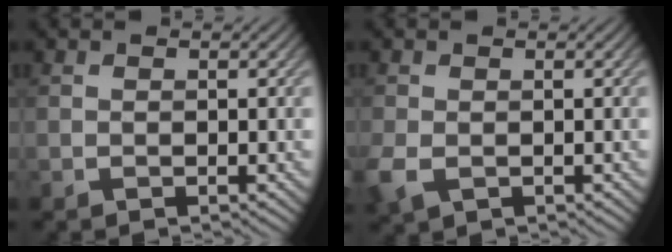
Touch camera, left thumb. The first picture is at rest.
{"total": 3.2, "force": [-1.0, 2.2, 2.2], "torque": [-0.064, -0.010, -0.022]}